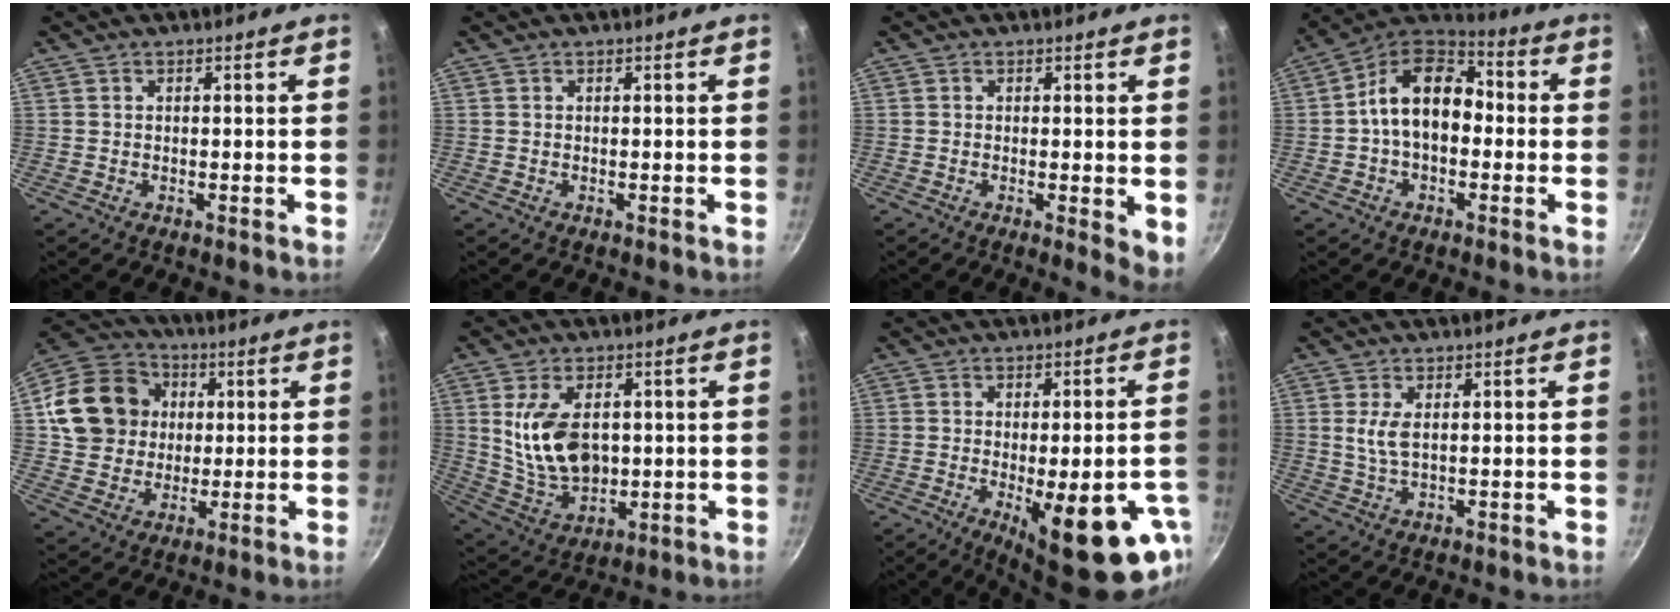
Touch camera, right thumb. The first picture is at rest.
{"total": 0.0}
{"total": 4.2, "force": [-0.2, 1.4, 4.0], "torque": [-0.051, -0.013, -0.004]}
{"total": 14.3, "force": [-0.3, 9.6, 10.6], "torque": [-0.141, 0.045, -0.028]}
{"total": 16.4, "force": [2.8, 14.4, 7.3], "torque": [-0.116, 0.023, 0.047]}
{"total": 13.6, "force": [1.7, 8.5, 10.4], "torque": [-0.172, -0.020, 0.047]}
{"total": 18.5, "force": [-6.6, 5.9, 16.2], "torque": [-0.185, -0.001, -0.075]}
{"total": 3.5, "force": [0.8, 1.5, 3.1], "torque": [-0.064, -0.006, 0.019]}